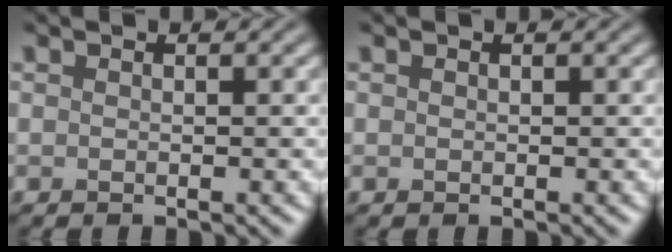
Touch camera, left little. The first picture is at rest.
{"total": 0.0}